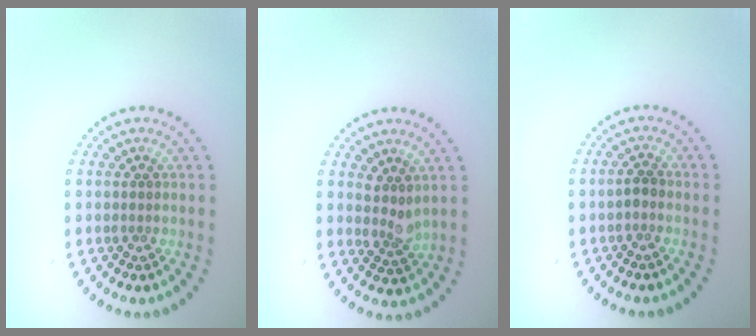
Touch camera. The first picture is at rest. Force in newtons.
{"total": 1.9, "press": 1.5, "slide": 1.2}
{"total": 0.8, "press": 0.8, "slide": 0.3}